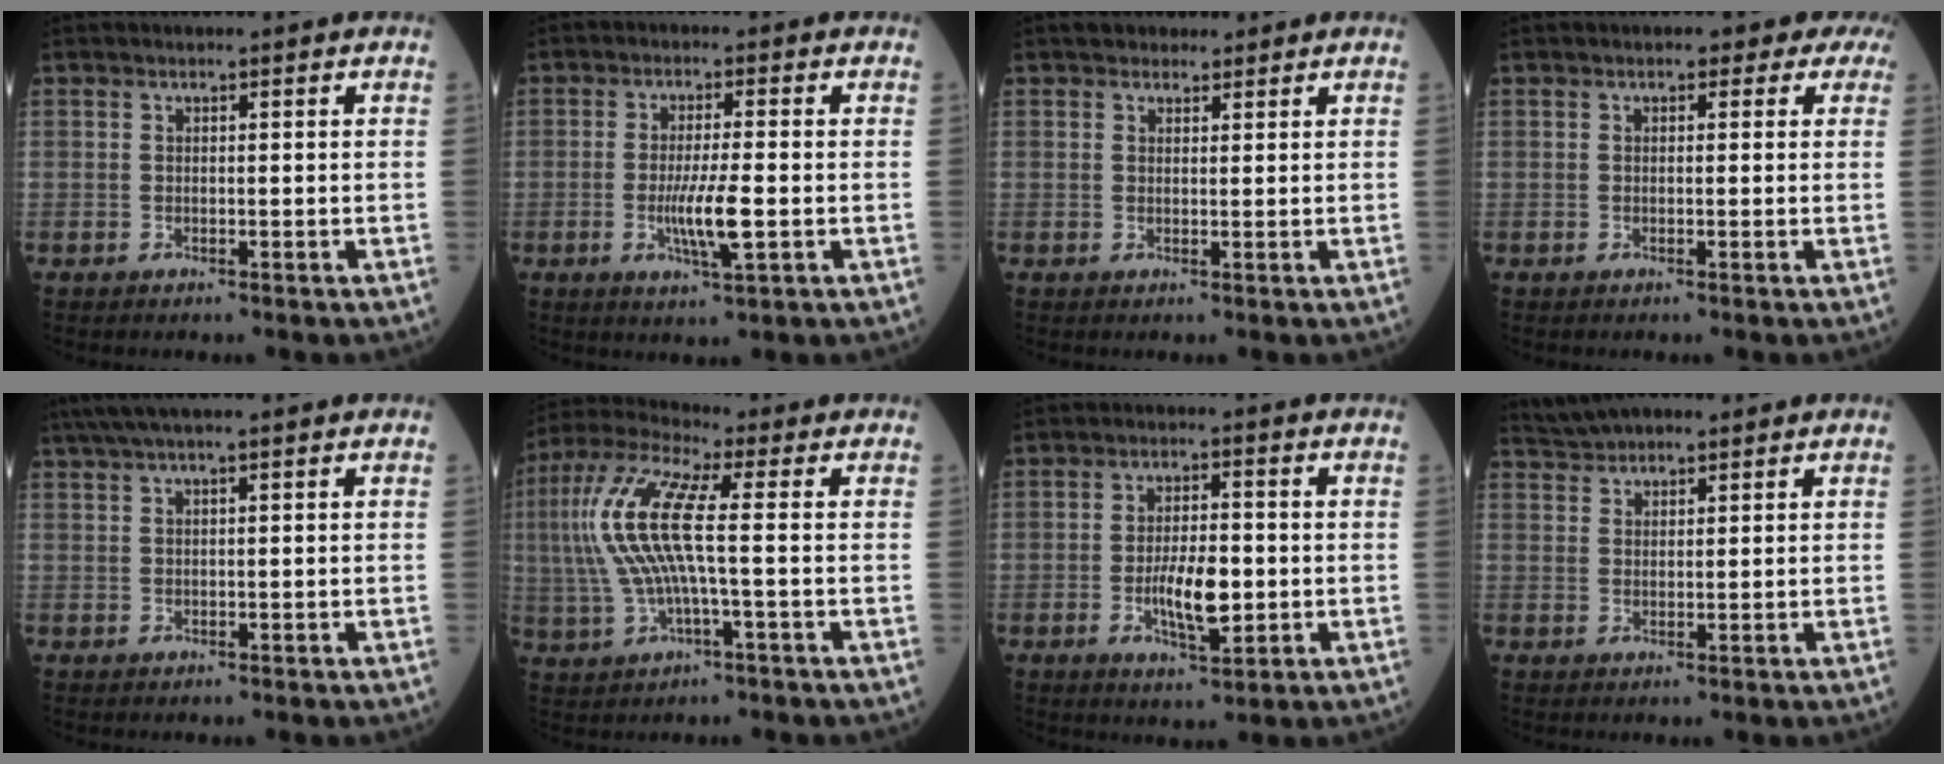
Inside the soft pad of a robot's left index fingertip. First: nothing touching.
{"total": 6.2, "force": [-1.4, 0.4, 6.0], "torque": [-0.119, -0.013, -0.023]}
{"total": 2.6, "force": [2.1, 1.4, 0.6], "torque": [-0.006, 0.011, 0.030]}
{"total": 3.1, "force": [2.0, 1.8, 1.6], "torque": [-0.008, 0.016, 0.010]}
{"total": 5.1, "force": [4.0, -0.3, 3.3], "torque": [-0.061, 0.039, 0.072]}
{"total": 11.7, "force": [0.5, 1.8, 11.5], "torque": [-0.265, 0.024, 0.004]}
{"total": 7.2, "force": [-1.4, 2.3, 6.7], "torque": [-0.128, -0.005, -0.022]}
{"total": 4.1, "force": [3.7, 1.2, 1.4], "torque": [-0.037, 0.034, 0.072]}